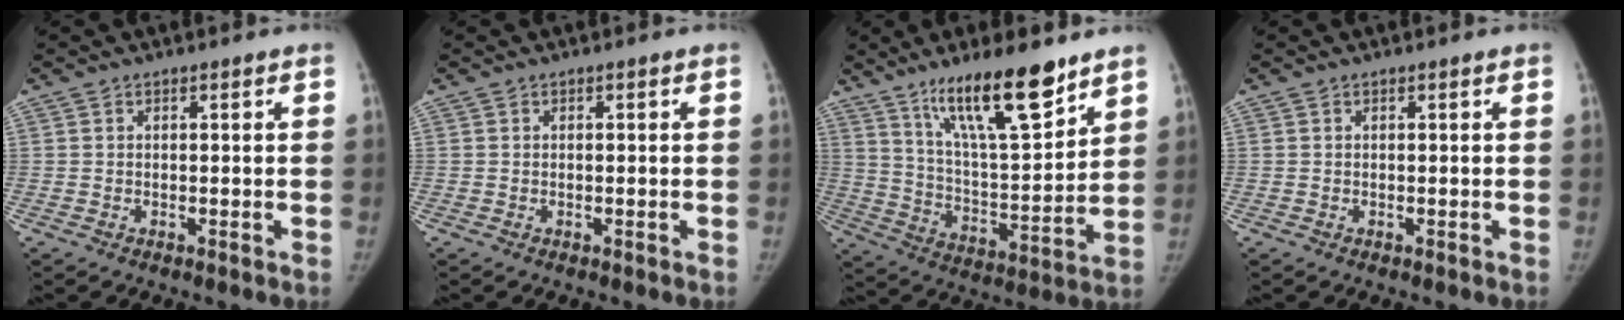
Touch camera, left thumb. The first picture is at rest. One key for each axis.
{"total": 0.0}
{"total": 18.6, "fx": 12.7, "fy": 4.3, "fz": 12.9, "tx": -0.187, "ty": -0.075, "tz": 0.226}
{"total": 0.0}